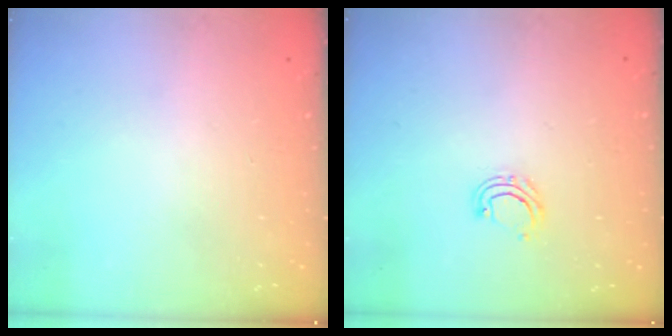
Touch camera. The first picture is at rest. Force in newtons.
{"total": 6.3, "press": 6.2, "slide": 1.0}